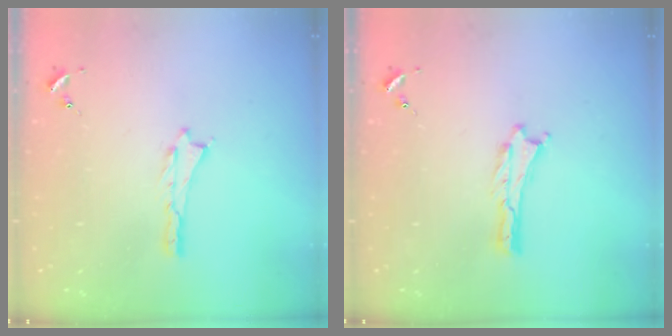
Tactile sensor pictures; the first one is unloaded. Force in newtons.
{"total": 0.0}